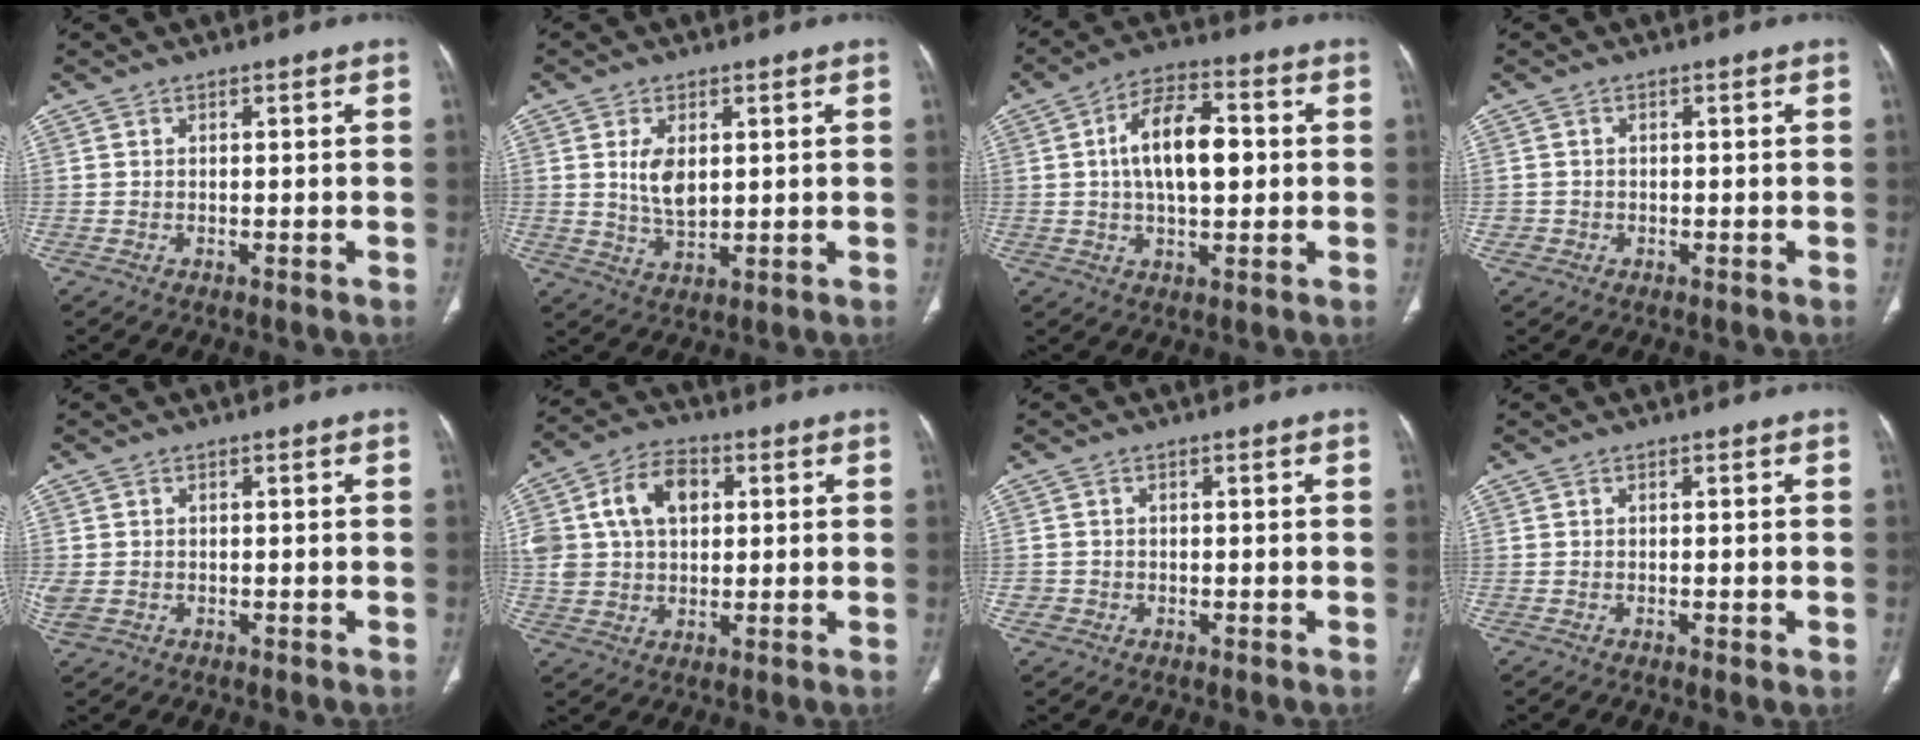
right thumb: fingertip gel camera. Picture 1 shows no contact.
{"total": 6.2, "force": [1.3, 3.5, 5.0], "torque": [-0.083, -0.011, 0.033]}
{"total": 12.2, "force": [1.1, 6.2, 10.5], "torque": [-0.166, 0.014, 0.013]}
{"total": 1.4, "force": [-0.4, 1.3, 0.0], "torque": [0.005, 0.007, -0.008]}
{"total": 3.0, "force": [-0.4, 2.4, 1.7], "torque": [-0.054, 0.002, -0.001]}
{"total": 14.9, "force": [3.6, 10.5, 9.9], "torque": [-0.189, 0.012, 0.065]}
{"total": 1.5, "force": [-0.5, 1.4, 0.1], "torque": [0.005, 0.007, -0.011]}
{"total": 1.2, "force": [-0.3, 0.4, 1.1], "torque": [-0.015, -0.003, -0.003]}